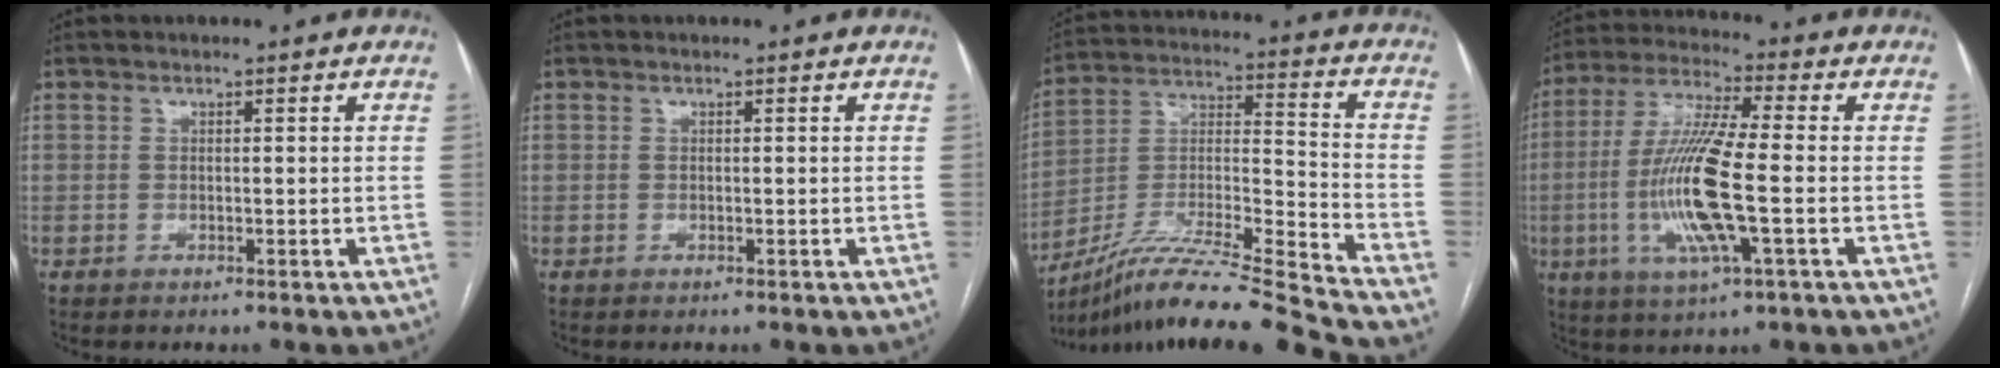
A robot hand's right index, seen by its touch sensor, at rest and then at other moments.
{"total": 0.0}
{"total": 20.7, "force": [-18.1, -2.1, 9.9], "torque": [-0.187, -0.011, -0.324]}
{"total": 14.2, "force": [-2.6, 1.1, 13.9], "torque": [-0.288, -0.011, -0.054]}